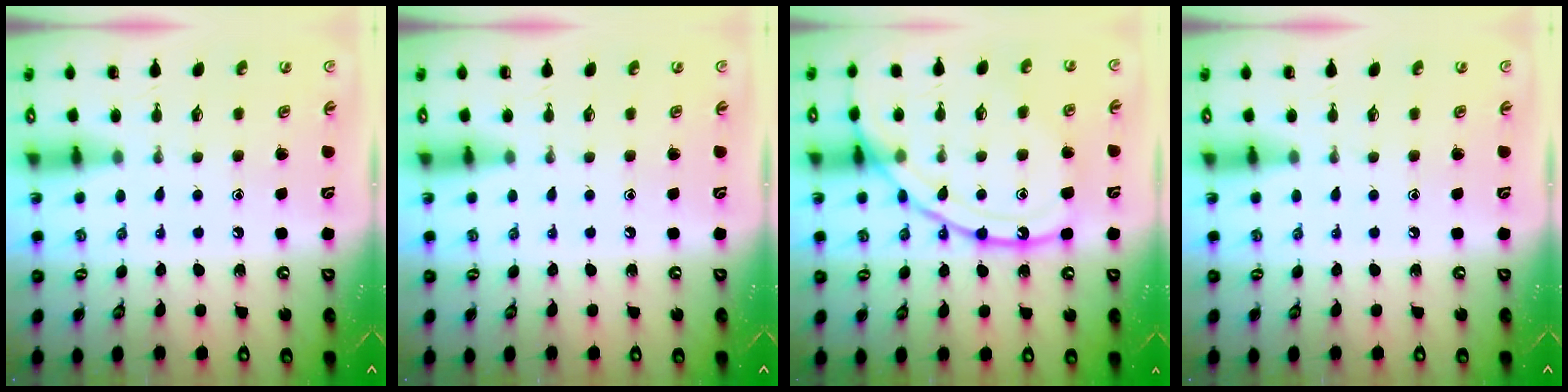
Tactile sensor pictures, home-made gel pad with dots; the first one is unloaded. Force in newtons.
{"total": 0.0}
{"total": 17.3, "press": 17.3, "slide": 1.5}
{"total": 0.0}